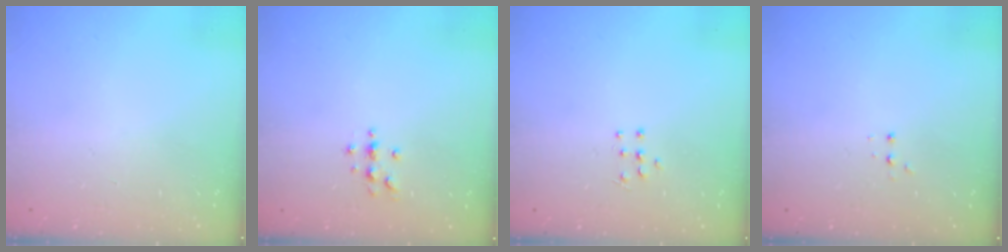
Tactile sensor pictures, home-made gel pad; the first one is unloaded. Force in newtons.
{"total": 3.7, "press": 3.6, "slide": 0.5}
{"total": 5.0, "press": 4.9, "slide": 0.5}
{"total": 2.8, "press": 2.8, "slide": 0.5}